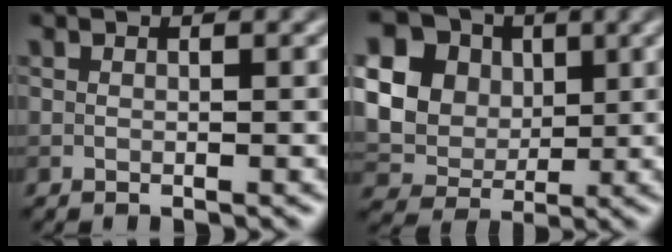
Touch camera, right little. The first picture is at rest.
{"total": 13.0, "force": [3.4, 11.0, 6.0], "torque": [-0.164, 0.021, 0.064]}